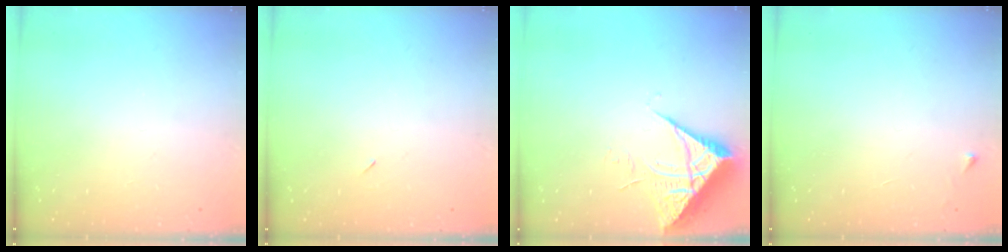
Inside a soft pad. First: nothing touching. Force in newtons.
{"total": 2.3, "press": 2.0, "slide": 1.2}
{"total": 7.2, "press": 7.2, "slide": 0.8}
{"total": 2.6, "press": 2.6, "slide": 0.3}